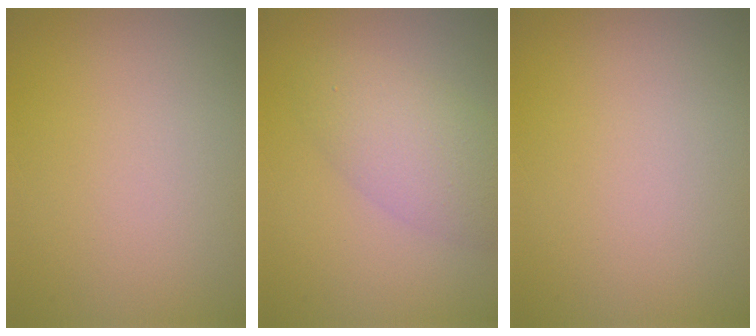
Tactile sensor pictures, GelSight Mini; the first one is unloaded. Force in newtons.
{"total": 4.4, "press": 4.4, "slide": 0.2}
{"total": 0.0}